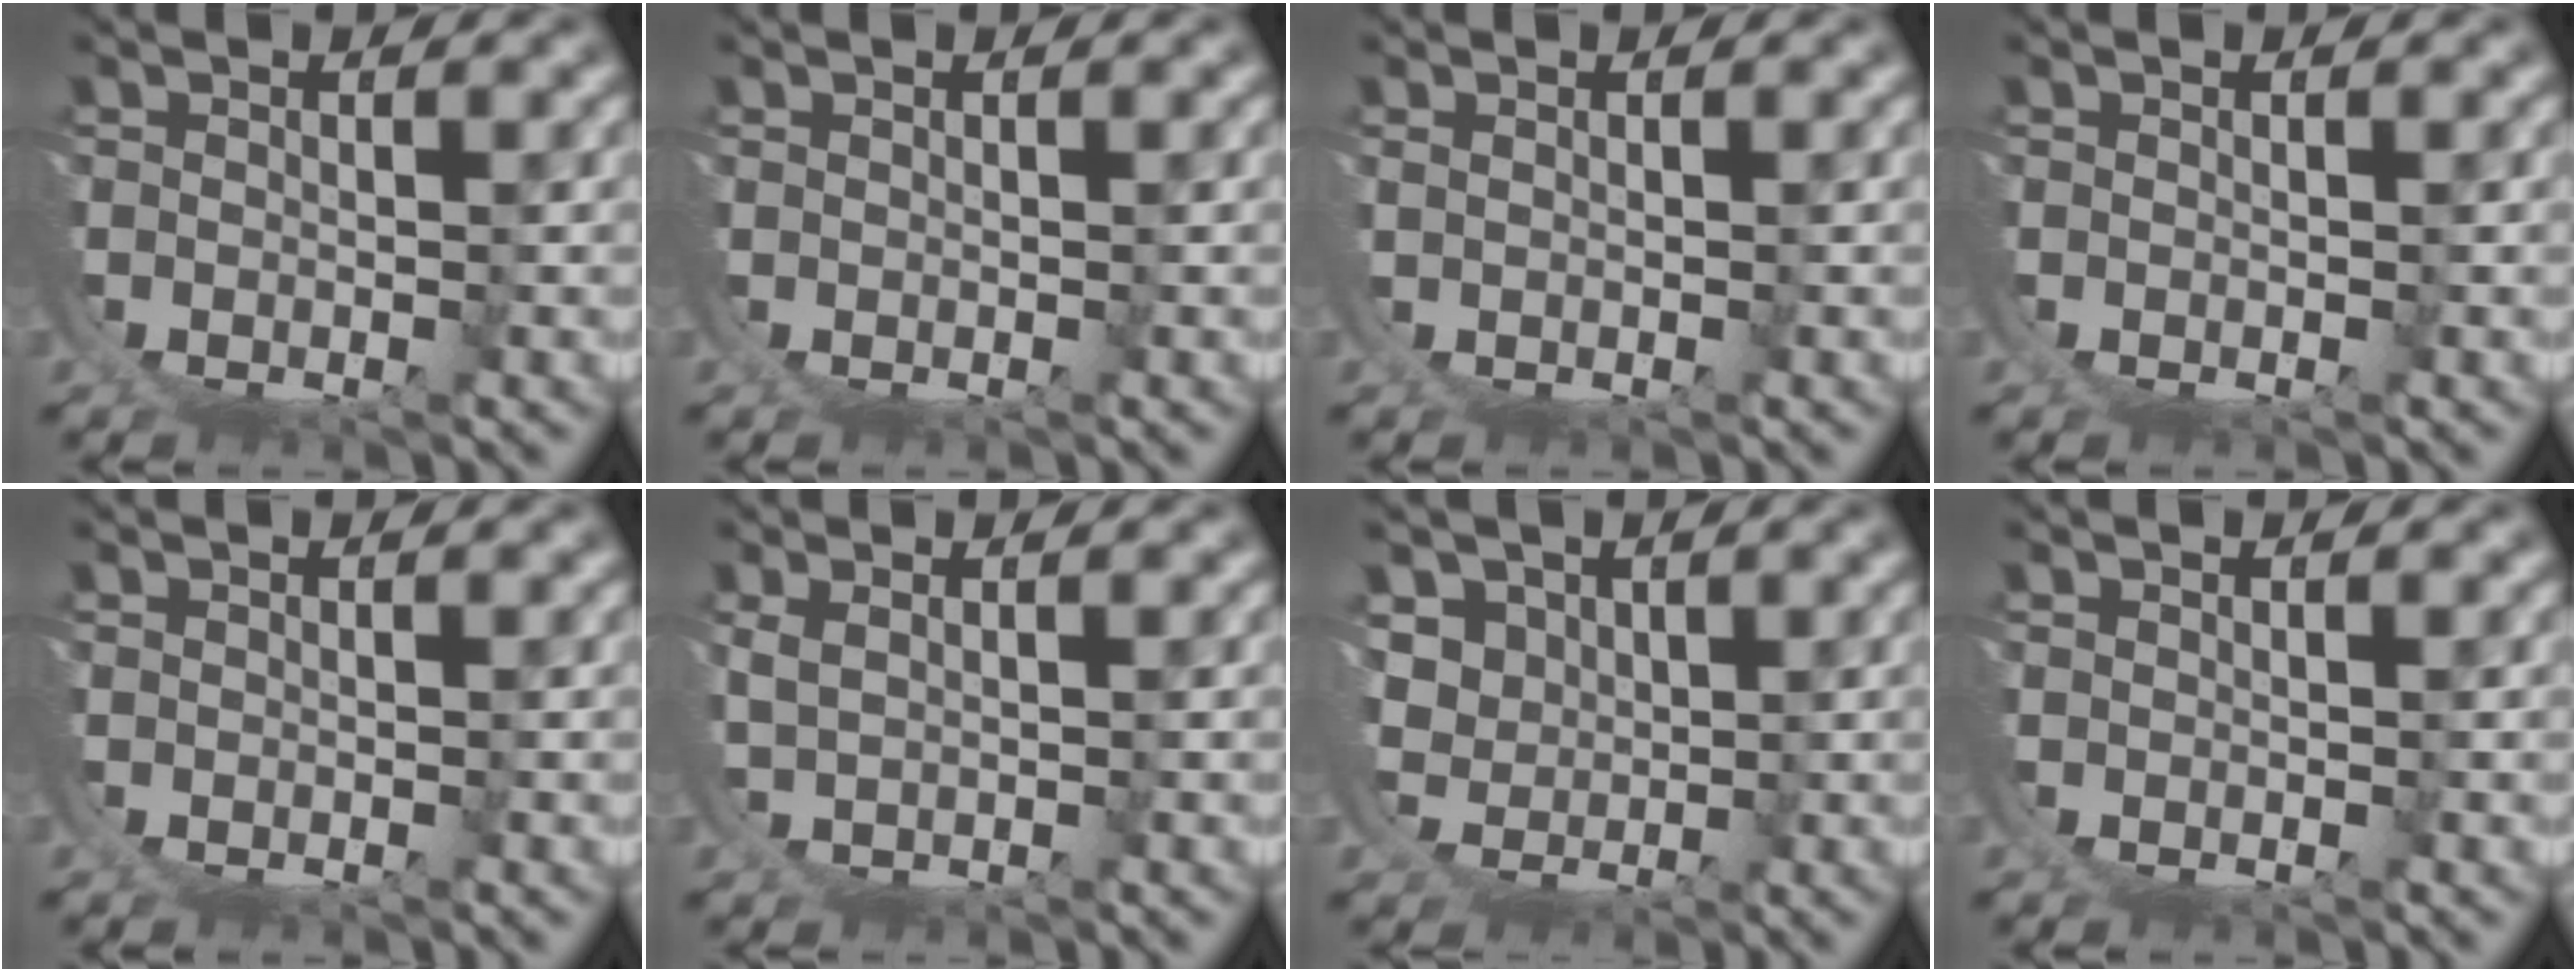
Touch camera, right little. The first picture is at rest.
{"total": 0.7, "force": [0.6, -0.3, 0.1], "torque": [0.004, 0.002, 0.011]}
{"total": 1.6, "force": [0.8, -1.4, 0.0], "torque": [0.007, 0.004, 0.019]}
{"total": 0.0}
{"total": 0.0}
{"total": 1.6, "force": [1.2, -0.7, 0.8], "torque": [-0.019, 0.001, 0.032]}
{"total": 4.6, "force": [1.0, 3.9, 2.3], "torque": [-0.076, -0.037, 0.036]}
{"total": 0.5, "force": [0.5, 0.1, 0.1], "torque": [0.001, 0.002, 0.008]}